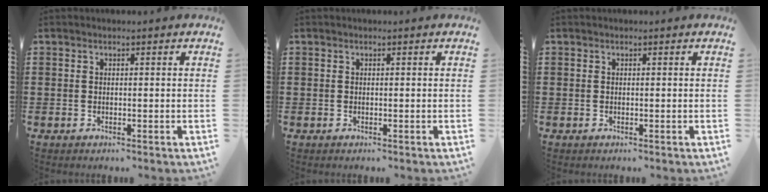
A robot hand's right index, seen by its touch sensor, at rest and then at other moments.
{"total": 0.0}
{"total": 0.0}